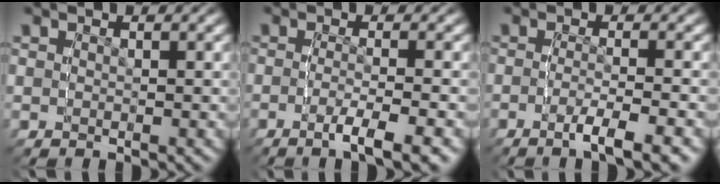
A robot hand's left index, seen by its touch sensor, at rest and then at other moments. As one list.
[{"total": 3.0, "force": [-1.3, -2.6, 0.8], "torque": [0.002, 0.024, -0.035]}, {"total": 3.2, "force": [-1.7, -2.6, 0.7], "torque": [0.003, 0.022, -0.040]}]